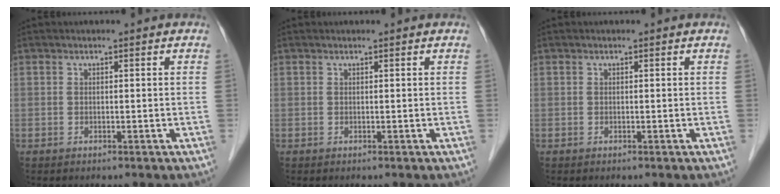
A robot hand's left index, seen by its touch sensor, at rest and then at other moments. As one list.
[{"total": 0.0}, {"total": 0.0}]